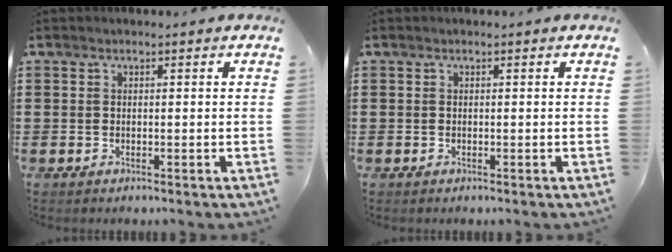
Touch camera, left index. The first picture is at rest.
{"total": 0.0}